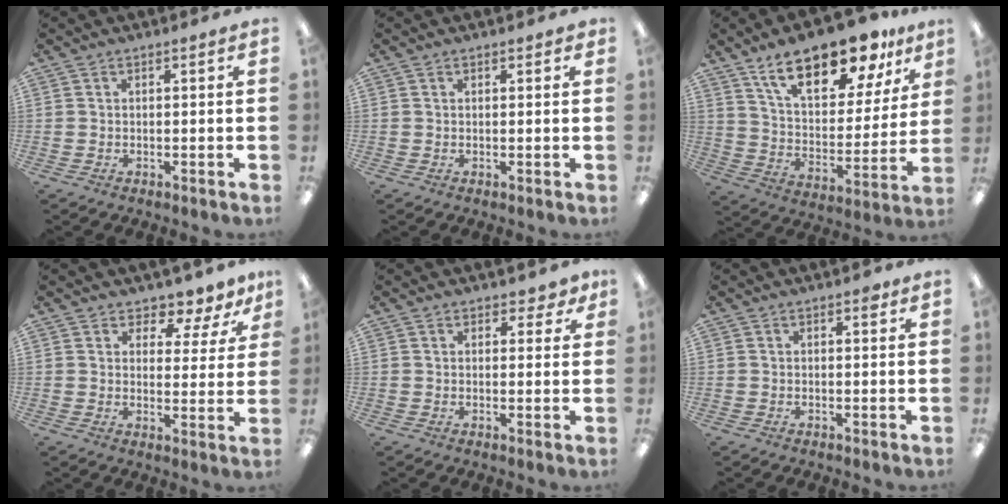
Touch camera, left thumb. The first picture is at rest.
{"total": 0.8, "force": [0.5, 0.4, 0.3], "torque": [0.001, -0.002, 0.007]}
{"total": 21.3, "force": [15.0, 8.5, 12.4], "torque": [-0.207, -0.080, 0.256]}
{"total": 5.7, "force": [4.9, 2.3, 2.0], "torque": [-0.022, -0.042, 0.081]}
{"total": 2.8, "force": [1.8, 1.9, 1.1], "torque": [-0.007, -0.001, 0.030]}
{"total": 1.3, "force": [0.7, 0.7, 0.8], "torque": [-0.002, -0.004, 0.008]}